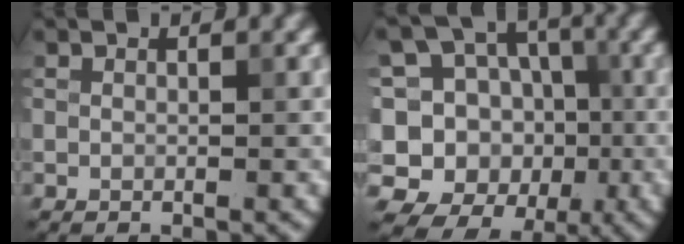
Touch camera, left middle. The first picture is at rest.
{"total": 11.6, "force": [-1.1, 10.8, 3.9], "torque": [-0.102, 0.039, -0.018]}